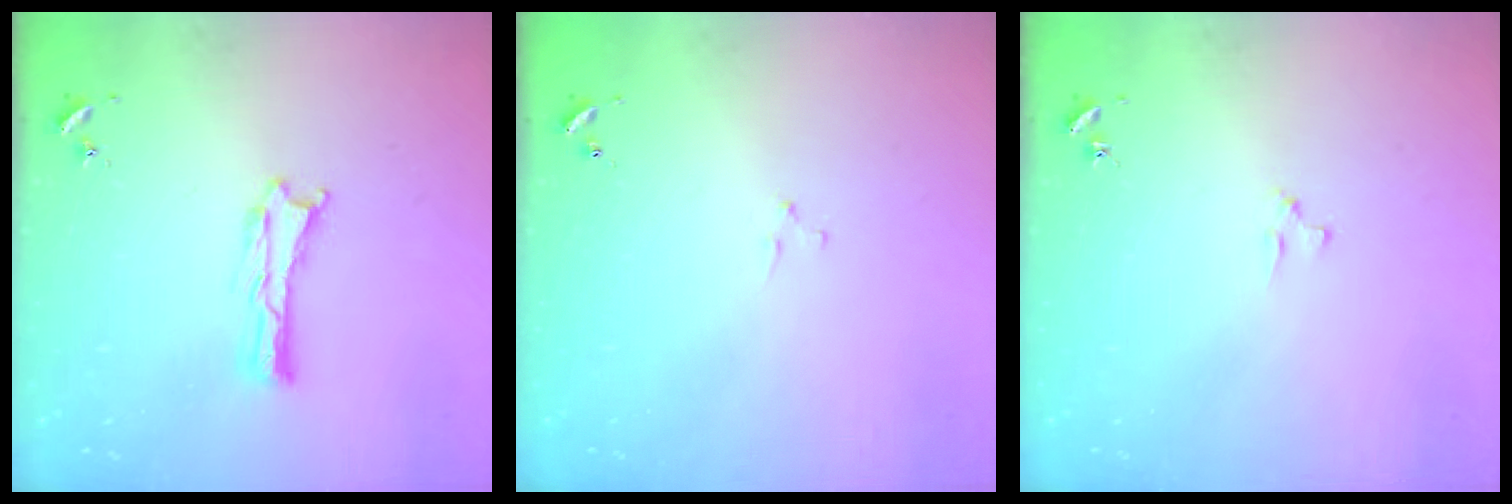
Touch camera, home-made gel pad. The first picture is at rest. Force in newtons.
{"total": 2.1, "press": 2.1, "slide": 0.2}
{"total": 1.9, "press": 1.9, "slide": 0.2}